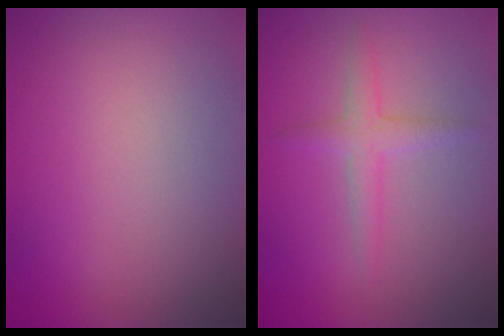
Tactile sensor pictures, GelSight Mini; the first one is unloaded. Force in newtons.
{"total": 1.9, "press": 1.9, "slide": 0.1}